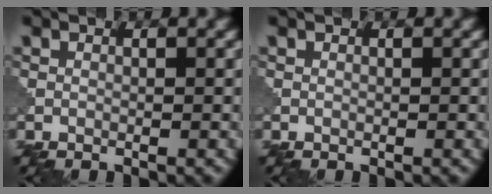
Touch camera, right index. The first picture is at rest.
{"total": 0.0}